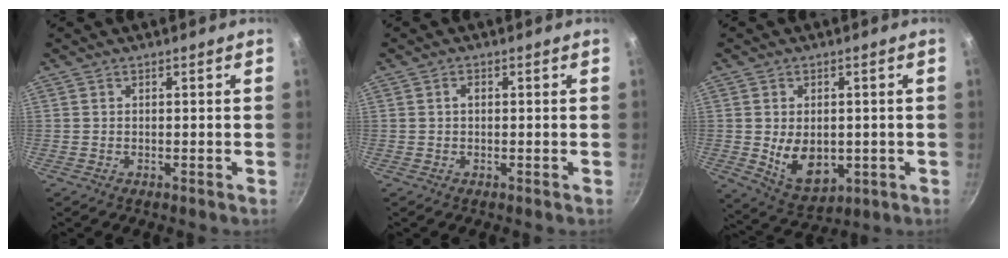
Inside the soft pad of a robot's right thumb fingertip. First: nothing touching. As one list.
[{"total": 1.1, "force": [0.1, 0.7, 0.8], "torque": [-0.012, 0.006, 0.000]}, {"total": 9.6, "force": [-0.7, 6.6, 6.9], "torque": [-0.091, -0.014, 0.010]}]